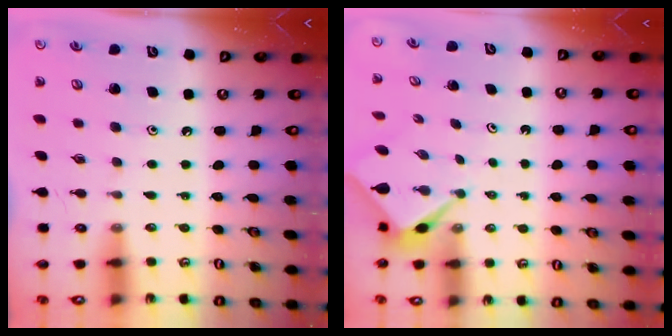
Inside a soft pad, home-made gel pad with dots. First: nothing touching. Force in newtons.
{"total": 2.7, "press": 2.7, "slide": 0.1}